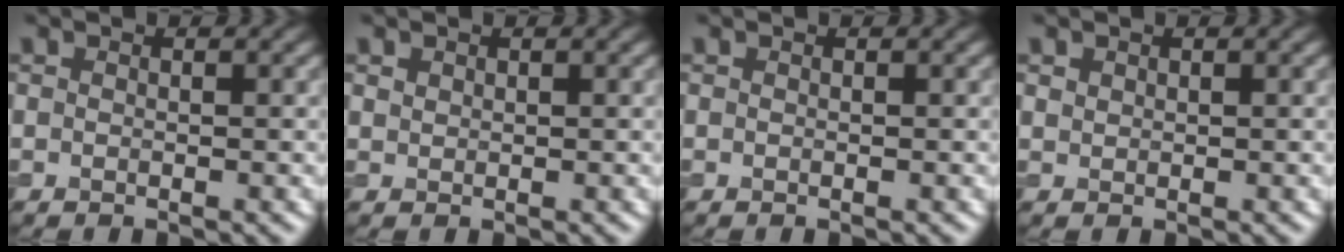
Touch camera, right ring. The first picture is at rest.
{"total": 0.6, "force": [0.4, 0.4, 0.1], "torque": [-0.003, -0.001, 0.011]}
{"total": 0.0}
{"total": 0.7, "force": [0.4, 0.5, 0.1], "torque": [-0.003, -0.002, 0.012]}